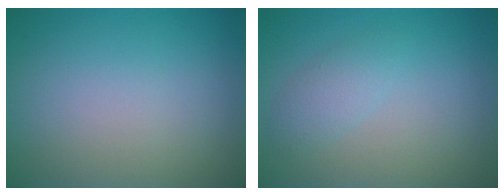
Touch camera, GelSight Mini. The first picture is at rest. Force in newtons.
{"total": 1.7, "press": 1.7, "slide": 0.1}